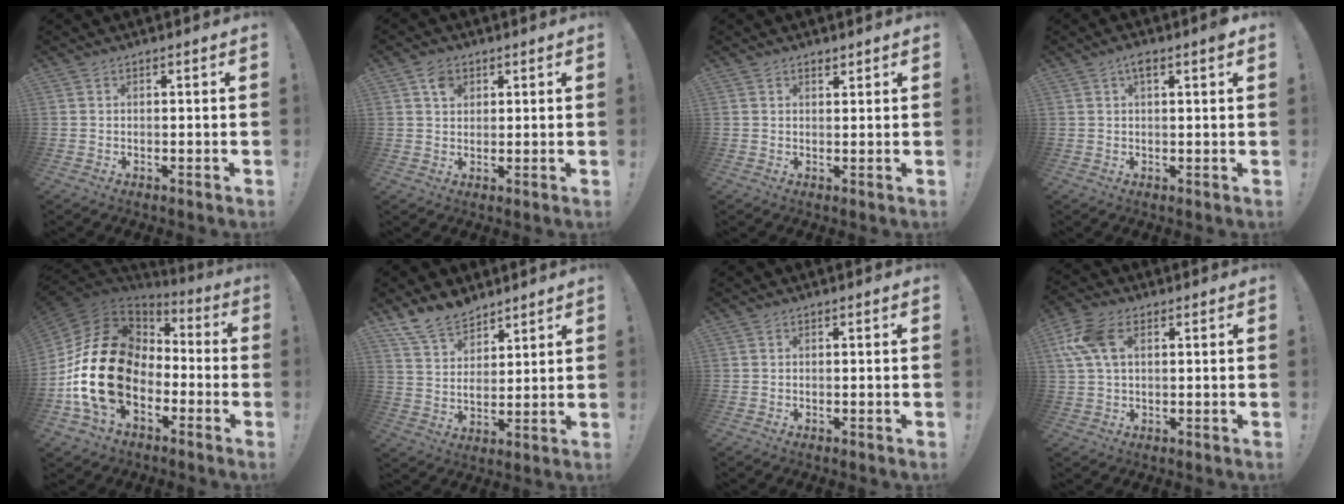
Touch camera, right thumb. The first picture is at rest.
{"total": 4.4, "force": [2.2, 3.4, 1.7], "torque": [-0.011, -0.007, 0.036]}
{"total": 1.4, "force": [1.2, 0.7, 0.5], "torque": [0.001, -0.007, 0.020]}
{"total": 3.2, "force": [1.6, 0.8, 2.7], "torque": [-0.038, -0.002, 0.021]}
{"total": 23.1, "force": [-2.9, 15.9, 16.5], "torque": [-0.340, 0.022, -0.037]}
{"total": 10.7, "force": [9.0, 4.9, 3.1], "torque": [-0.065, -0.059, 0.176]}
{"total": 0.0}
{"total": 10.1, "force": [3.5, 5.6, 7.6], "torque": [-0.163, 0.001, 0.065]}